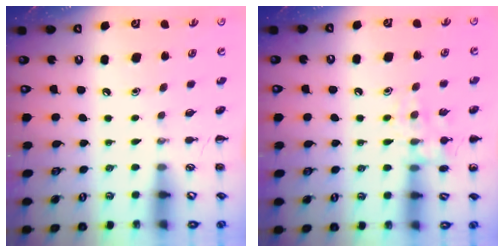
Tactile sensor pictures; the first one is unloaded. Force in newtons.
{"total": 11.4, "press": 11.3, "slide": 1.3}